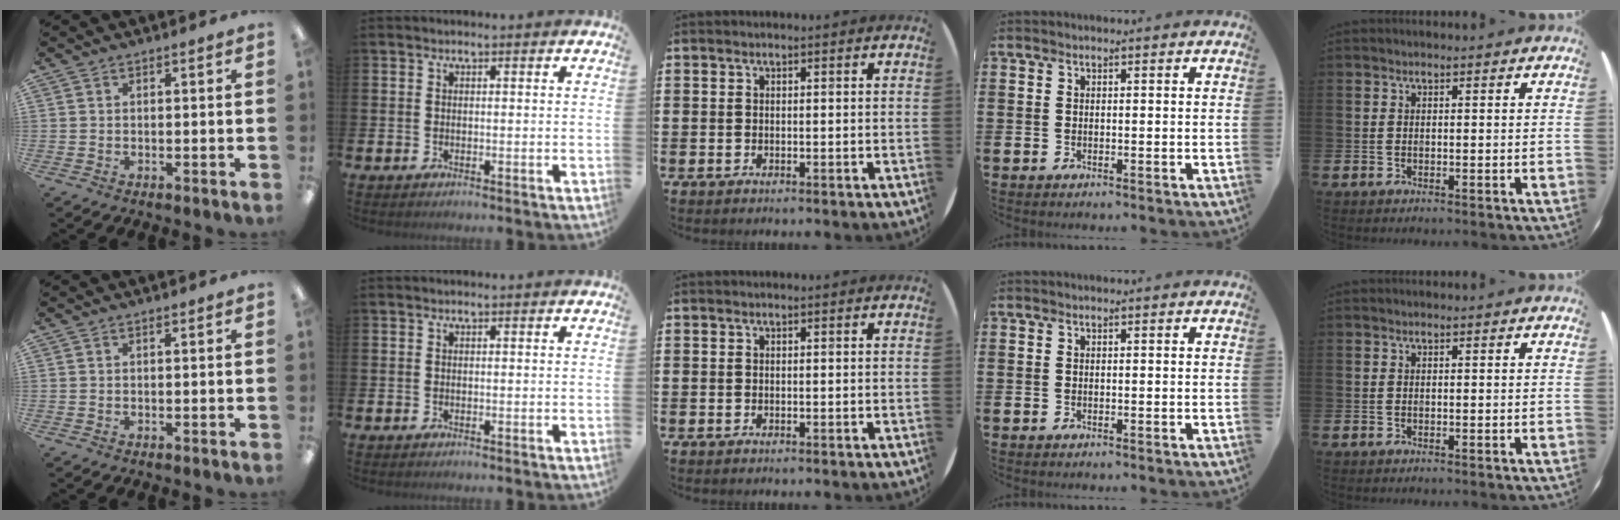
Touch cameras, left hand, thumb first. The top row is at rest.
{}